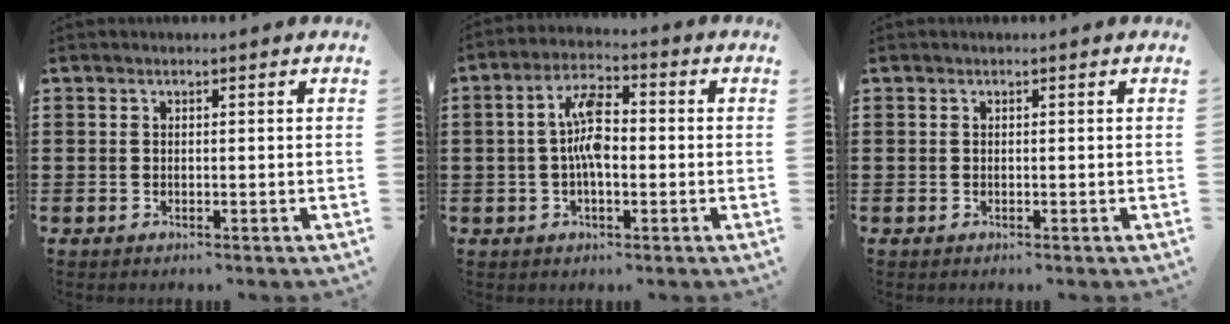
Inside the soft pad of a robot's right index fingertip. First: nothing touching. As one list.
[{"total": 8.0, "force": [-0.1, 3.4, 7.2], "torque": [-0.145, 0.011, -0.005]}, {"total": 0.0}]